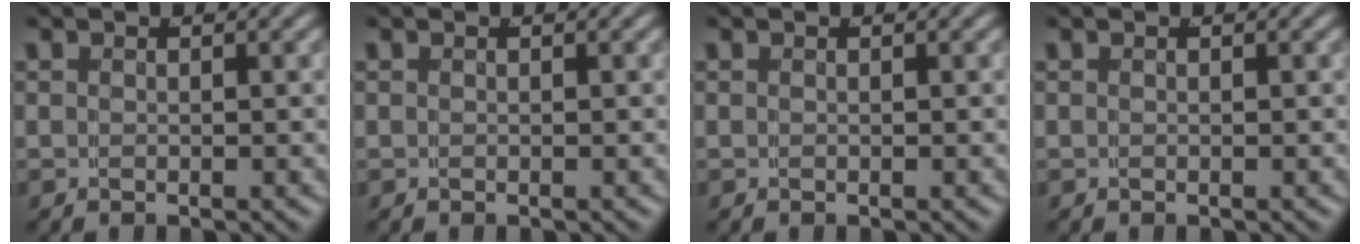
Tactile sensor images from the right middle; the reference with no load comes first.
{"total": 0.0}
{"total": 0.0}
{"total": 0.0}